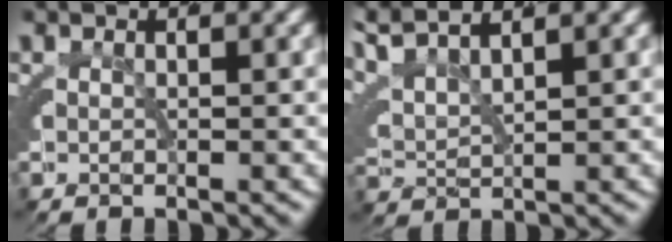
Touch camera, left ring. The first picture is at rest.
{"total": 6.7, "force": [3.8, 4.7, 2.8], "torque": [-0.099, 0.010, 0.050]}